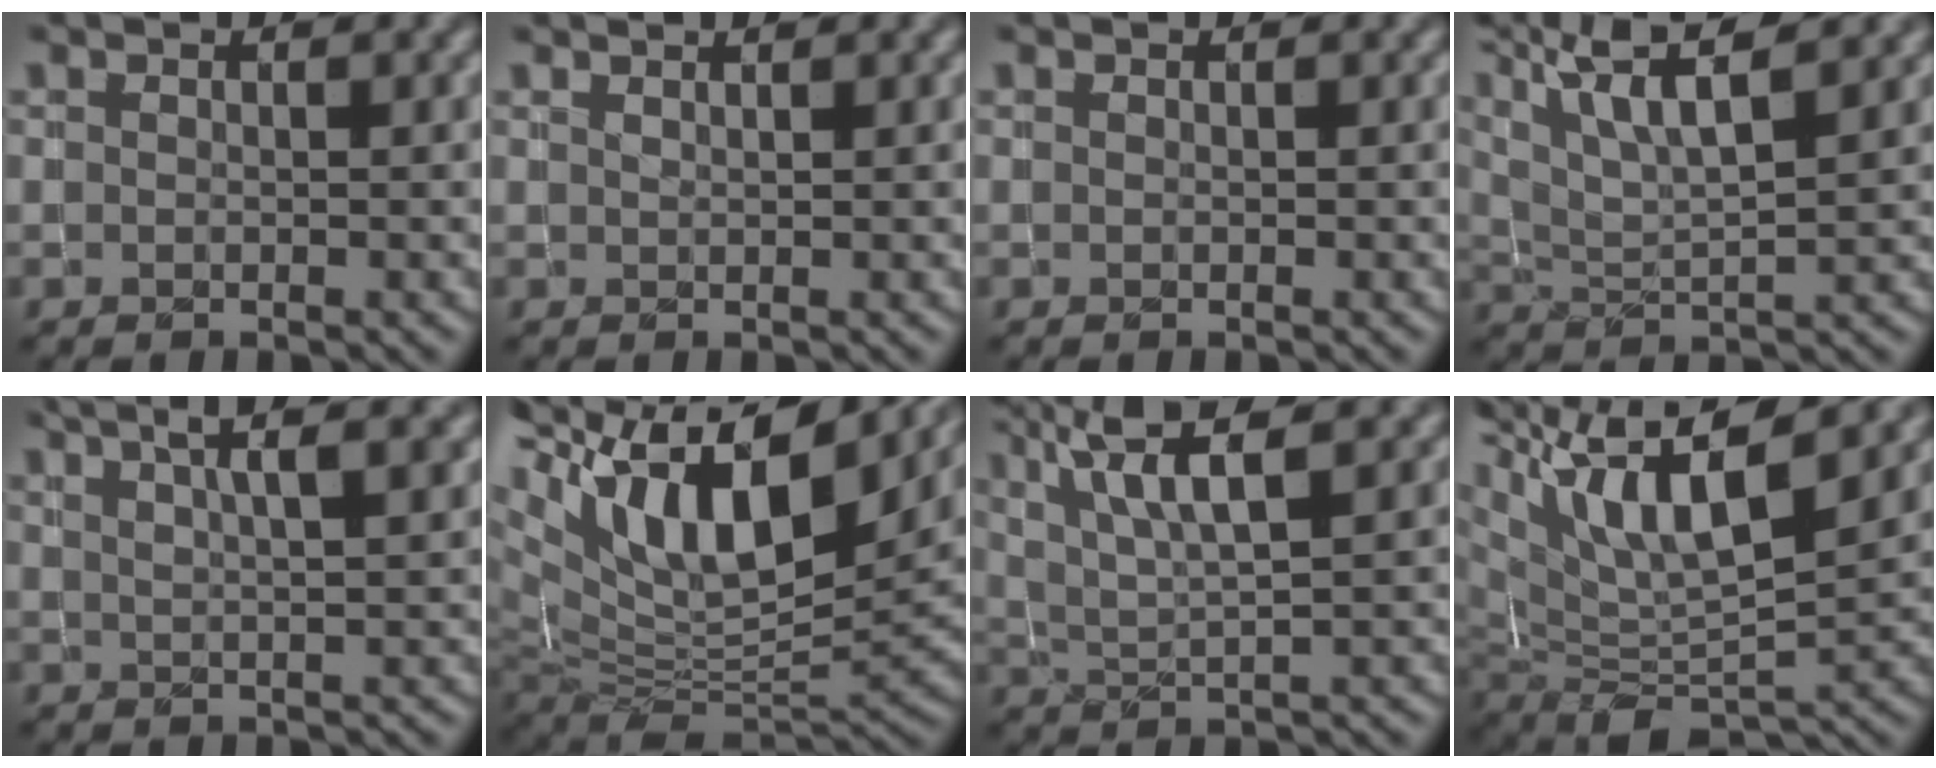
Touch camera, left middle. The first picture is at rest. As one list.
[{"total": 1.1, "force": [1.0, 0.3, 0.3], "torque": [0.005, -0.004, 0.007]}, {"total": 0.0}, {"total": 10.5, "force": [6.6, 3.1, 7.5], "torque": [-0.146, 0.031, 0.088]}, {"total": 5.3, "force": [3.3, 1.4, 3.8], "torque": [-0.033, 0.022, 0.028]}, {"total": 15.1, "force": [6.4, 7.2, 11.6], "torque": [-0.213, 0.027, 0.113]}, {"total": 7.4, "force": [3.9, 1.7, 6.0], "torque": [-0.097, 0.017, 0.060]}, {"total": 12.8, "force": [5.6, 4.6, 10.6], "torque": [-0.203, 0.021, 0.099]}]